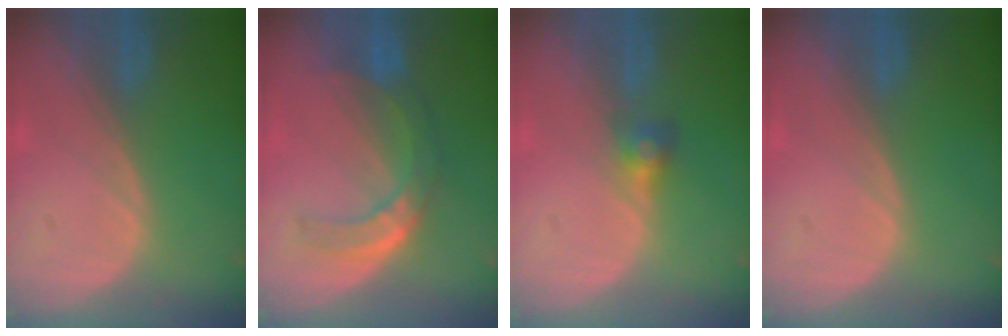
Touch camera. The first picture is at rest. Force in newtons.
{"total": 7.7, "press": 6.5, "slide": 4.2}
{"total": 2.6, "press": 2.5, "slide": 0.7}
{"total": 0.0}